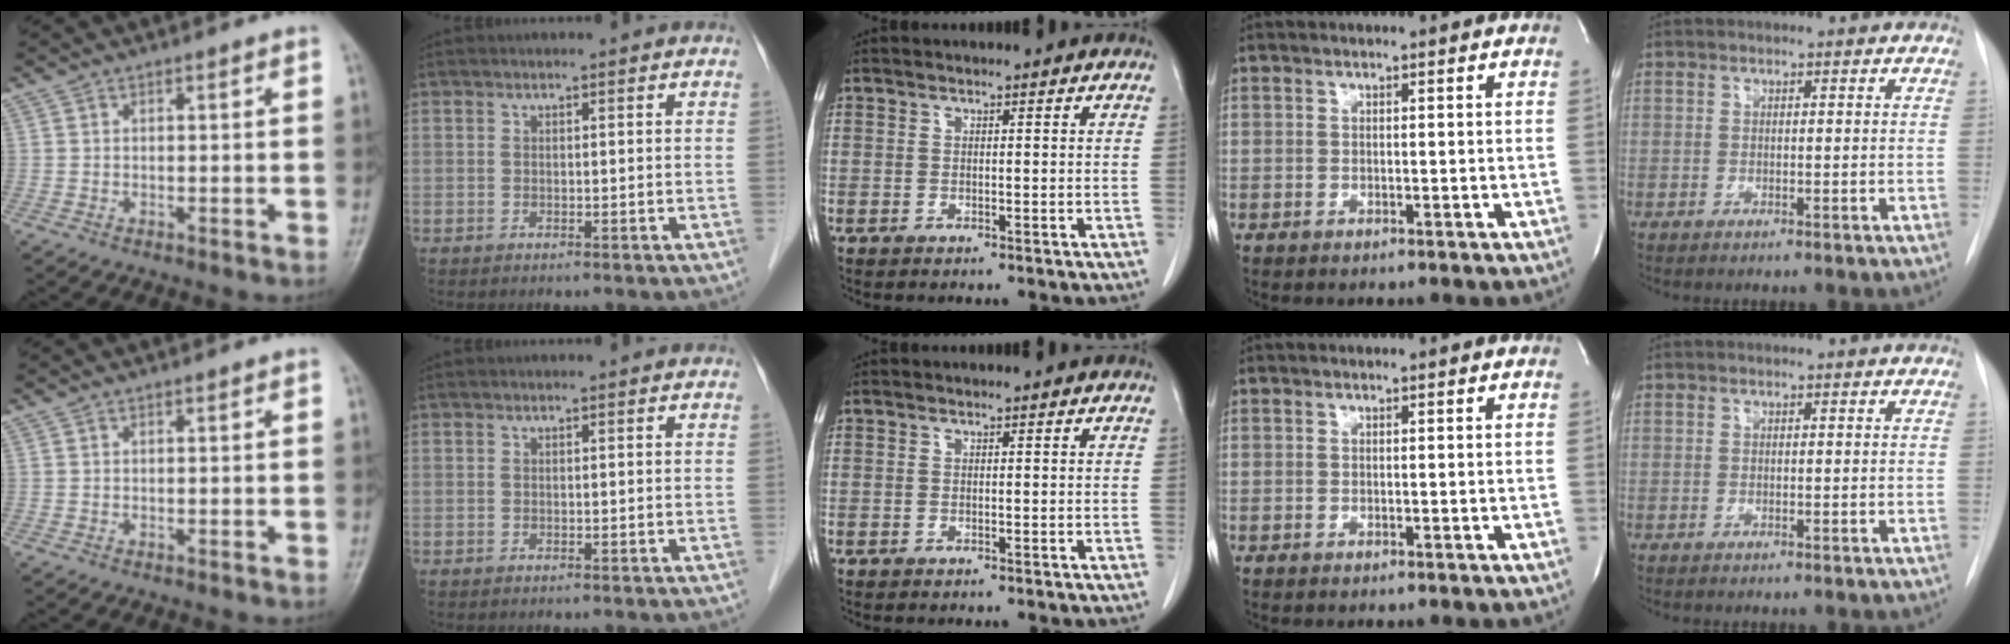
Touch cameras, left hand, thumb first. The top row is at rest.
{}